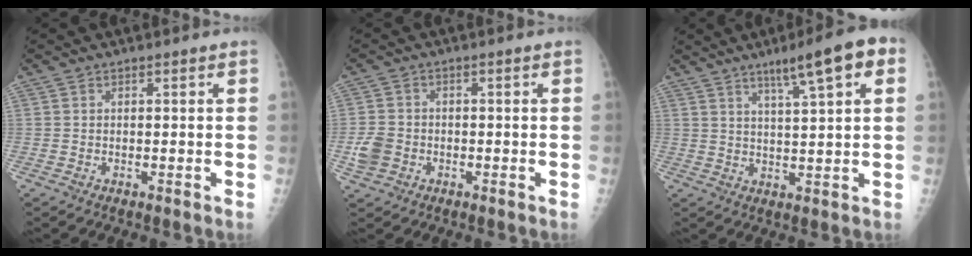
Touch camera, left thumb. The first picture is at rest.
{"total": 4.6, "force": [-1.6, 3.9, 1.9], "torque": [-0.037, 0.014, -0.029]}
{"total": 10.6, "force": [5.2, 1.4, 9.1], "torque": [-0.130, -0.003, 0.076]}